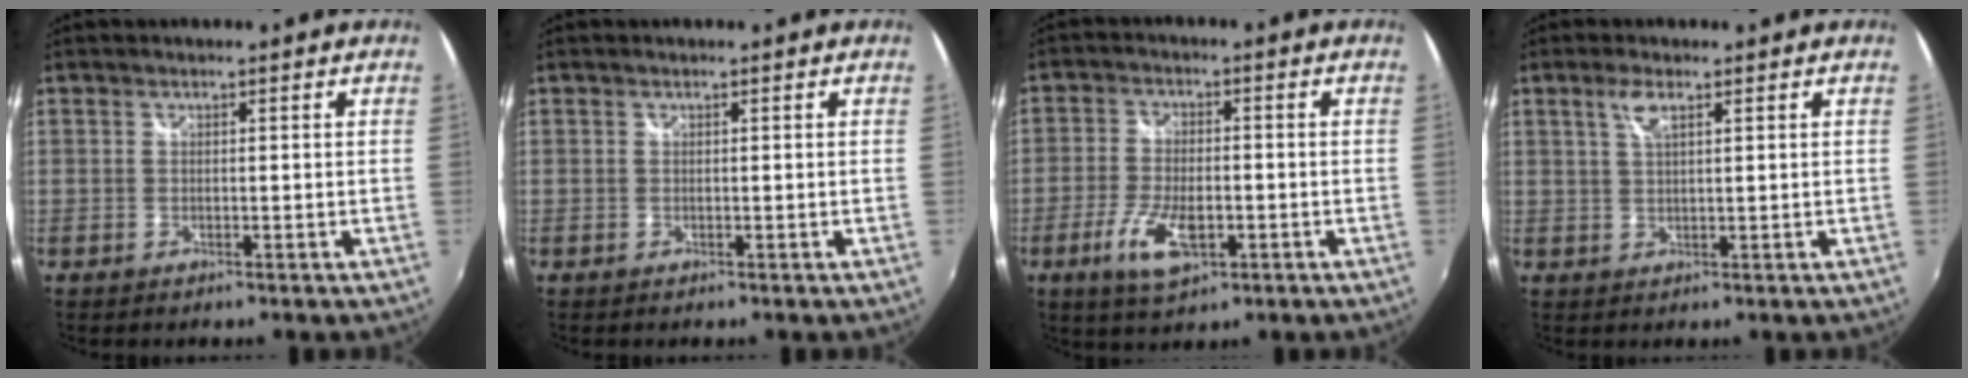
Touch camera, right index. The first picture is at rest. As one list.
[{"total": 0.0}, {"total": 8.8, "force": [-3.7, 3.9, 7.0], "torque": [-0.150, -0.015, -0.066]}, {"total": 3.0, "force": [1.5, 0.8, 2.5], "torque": [-0.048, 0.004, 0.029]}]